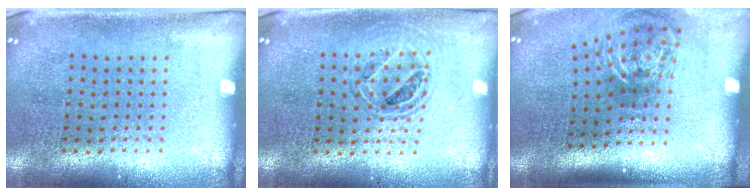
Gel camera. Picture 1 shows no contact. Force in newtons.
{"total": 0.8, "press": 0.8, "slide": 0.0}
{"total": 1.8, "press": 1.2, "slide": 1.3}